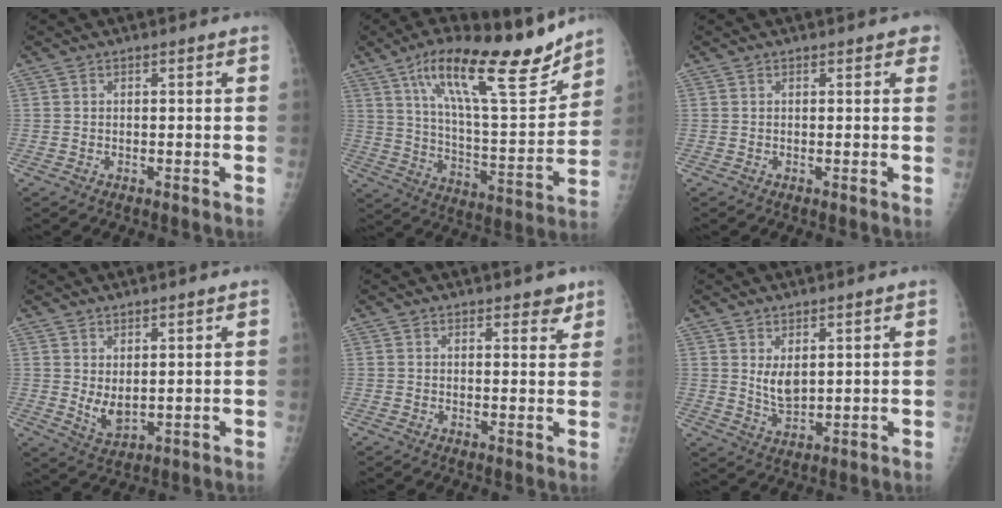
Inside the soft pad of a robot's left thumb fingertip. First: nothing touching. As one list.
[{"total": 22.2, "force": [15.1, 5.6, 15.2], "torque": [-0.218, -0.070, 0.255]}, {"total": 1.8, "force": [1.2, 0.9, 1.1], "torque": [0.003, -0.001, 0.009]}, {"total": 5.1, "force": [1.5, 2.5, 4.2], "torque": [-0.068, -0.019, 0.037]}, {"total": 3.5, "force": [2.6, 1.5, 1.7], "torque": [0.000, -0.014, 0.032]}, {"total": 5.0, "force": [2.0, 2.4, 3.8], "torque": [-0.061, -0.024, 0.044]}]